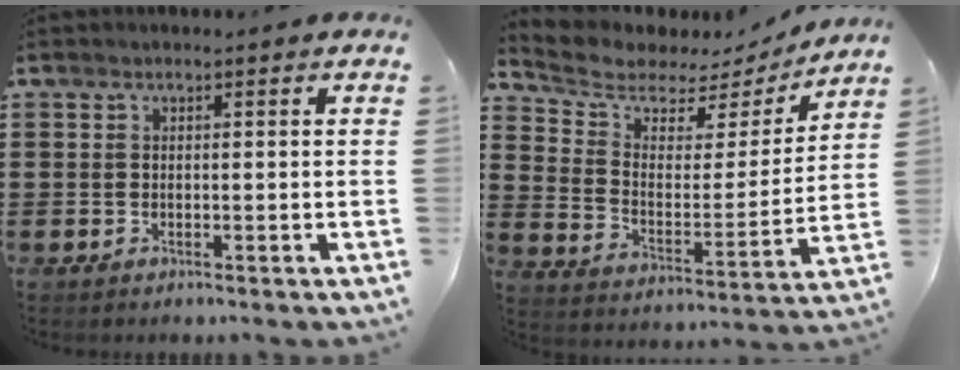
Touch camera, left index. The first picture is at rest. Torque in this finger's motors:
{"motor_torque": [1.27, -0.87, 0.11, 0.03]}